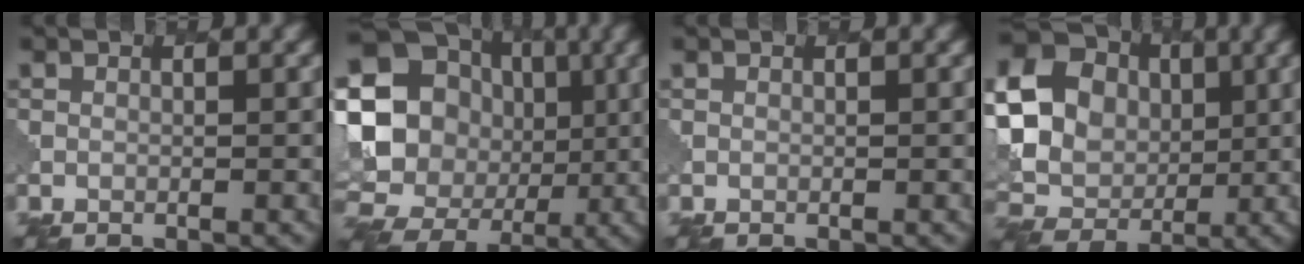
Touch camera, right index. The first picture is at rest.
{"total": 21.2, "force": [-0.2, 19.9, 7.4], "torque": [-0.177, 0.006, -0.036]}
{"total": 0.0}
{"total": 20.4, "force": [4.8, 18.0, 8.5], "torque": [-0.203, 0.035, 0.050]}